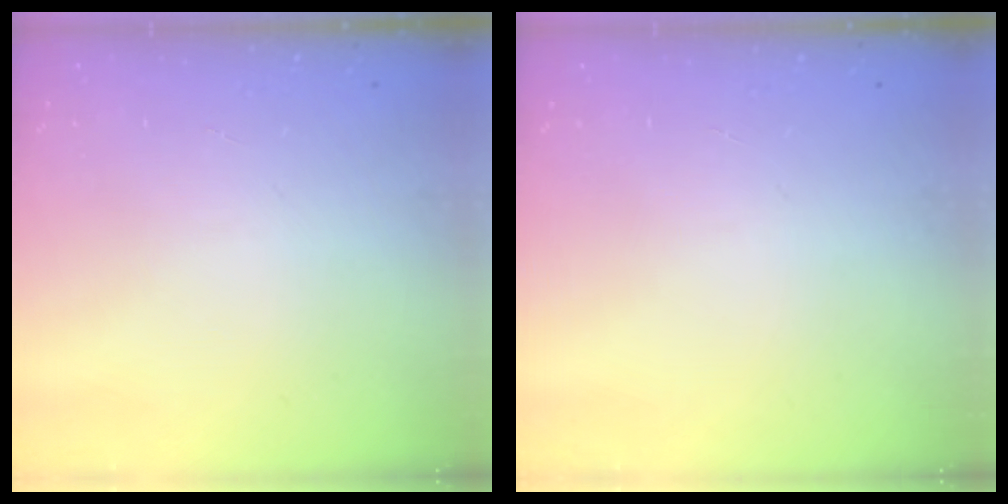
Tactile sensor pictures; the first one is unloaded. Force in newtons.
{"total": 0.0}